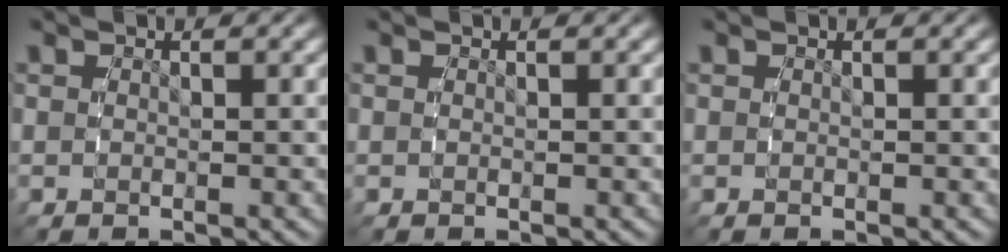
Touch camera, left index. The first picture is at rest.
{"total": 0.0}
{"total": 0.0}